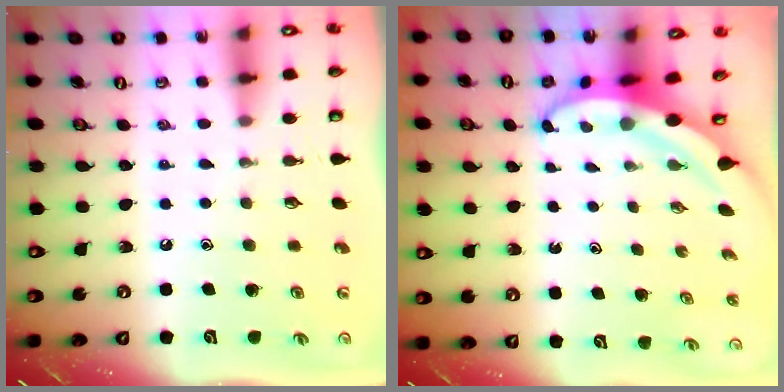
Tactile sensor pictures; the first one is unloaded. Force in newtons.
{"total": 3.9, "press": 3.8, "slide": 0.6}